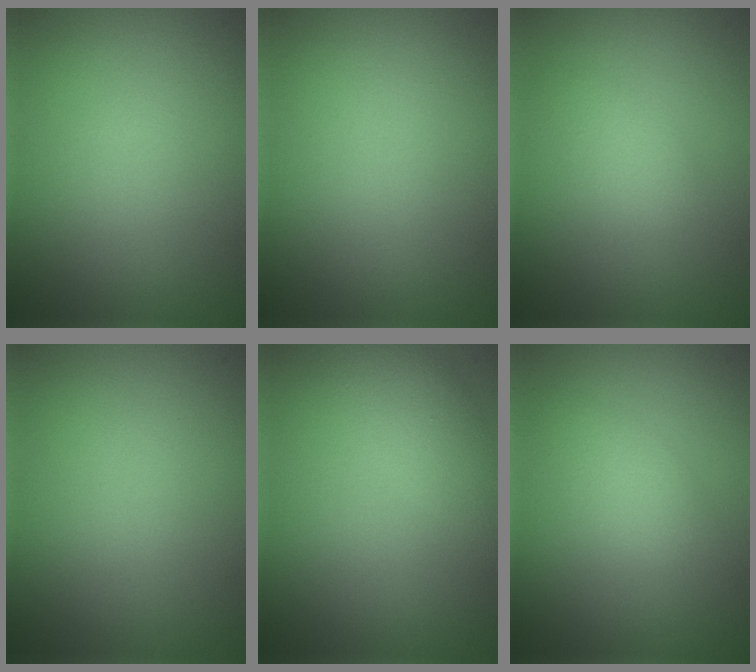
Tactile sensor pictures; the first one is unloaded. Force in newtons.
{"total": 0.0}
{"total": 1.8, "press": 1.8, "slide": 0.1}
{"total": 0.0}
{"total": 2.8, "press": 2.8, "slide": 0.1}
{"total": 2.4, "press": 2.4, "slide": 0.1}